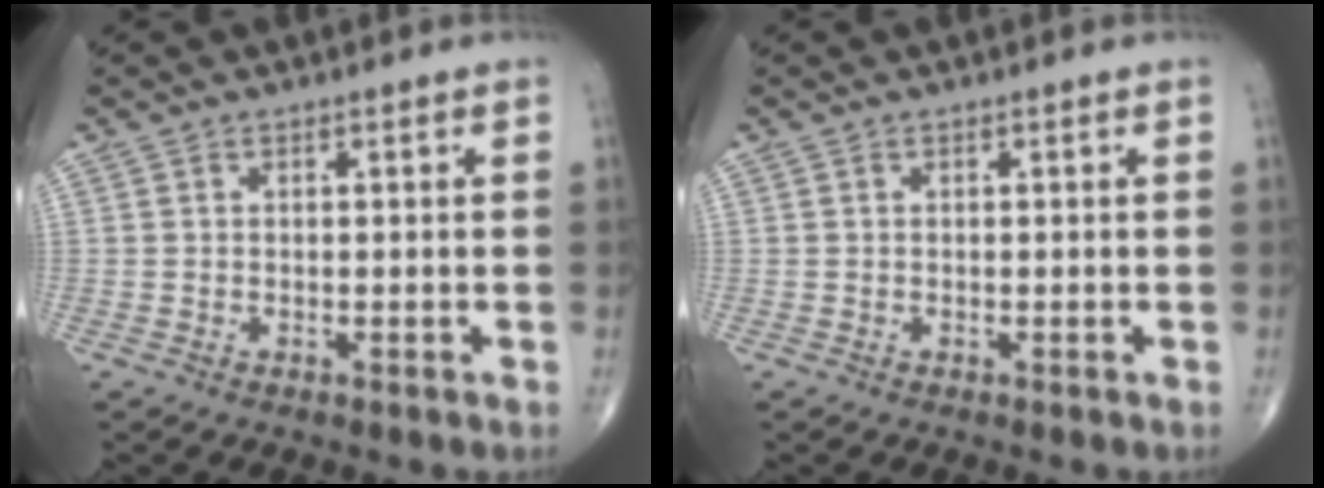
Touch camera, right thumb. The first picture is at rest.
{"total": 0.0}